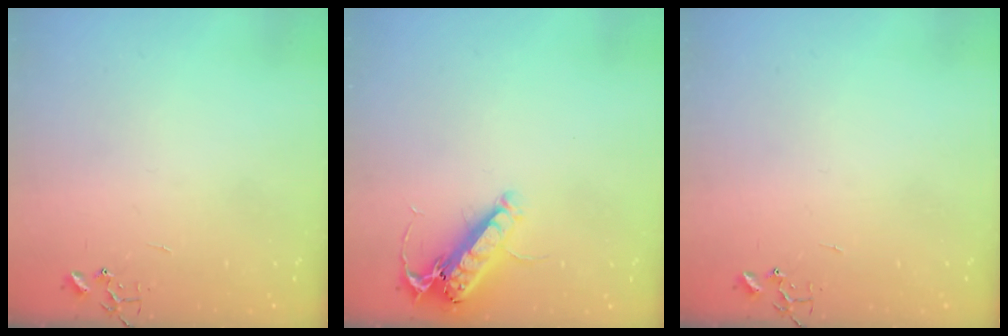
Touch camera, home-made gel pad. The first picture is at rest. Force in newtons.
{"total": 14.4, "press": 14.2, "slide": 2.0}
{"total": 0.0}